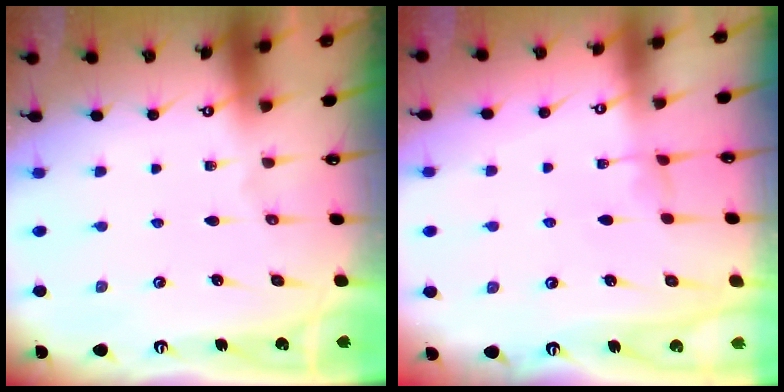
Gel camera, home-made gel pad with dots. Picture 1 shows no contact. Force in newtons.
{"total": 2.5, "press": 2.5, "slide": 0.2}